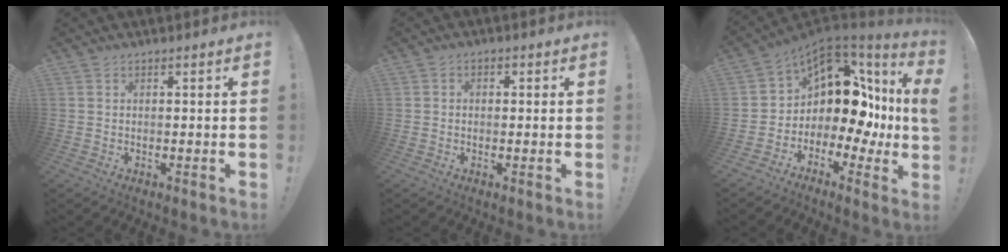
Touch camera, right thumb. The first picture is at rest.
{"total": 1.6, "force": [-0.9, 1.1, 0.8], "torque": [-0.020, 0.012, -0.015]}
{"total": 11.5, "force": [3.4, 7.5, 8.0], "torque": [-0.119, -0.037, 0.061]}